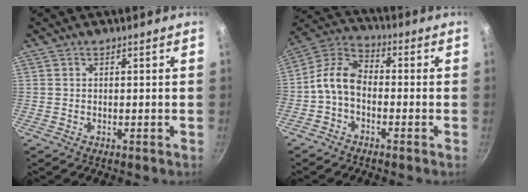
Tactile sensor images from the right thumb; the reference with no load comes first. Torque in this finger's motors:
{"motor_torque": [2.51, 2.51, 1.47, -1.30, 0.40]}